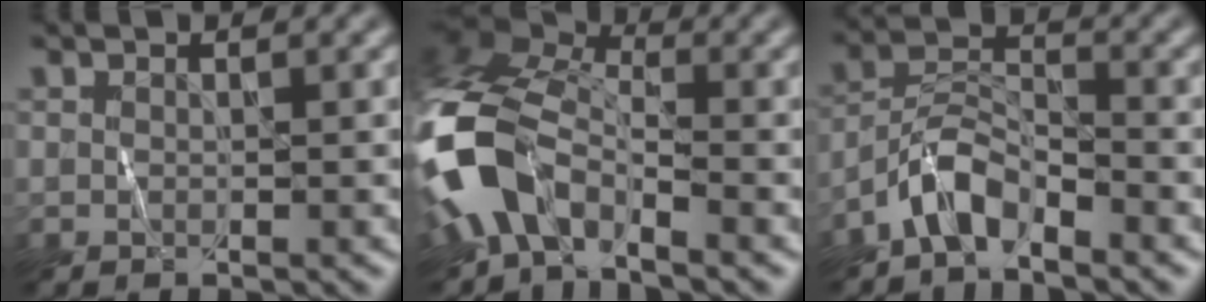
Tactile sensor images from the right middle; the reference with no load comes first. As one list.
[{"total": 9.0, "force": [-3.9, 4.9, 6.4], "torque": [-0.136, 0.006, -0.096]}, {"total": 3.7, "force": [-2.8, 1.3, 2.1], "torque": [-0.038, 0.015, -0.062]}]